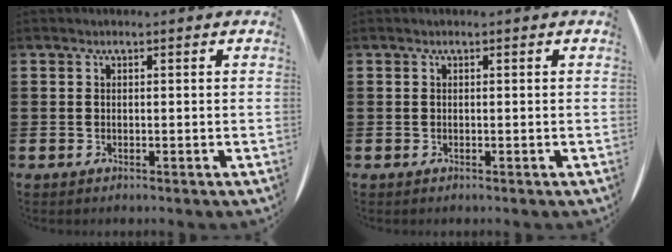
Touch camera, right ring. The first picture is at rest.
{"total": 0.0}